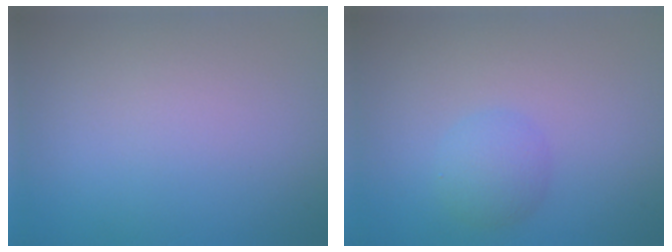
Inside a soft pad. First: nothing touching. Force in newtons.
{"total": 2.1, "press": 2.1, "slide": 0.0}